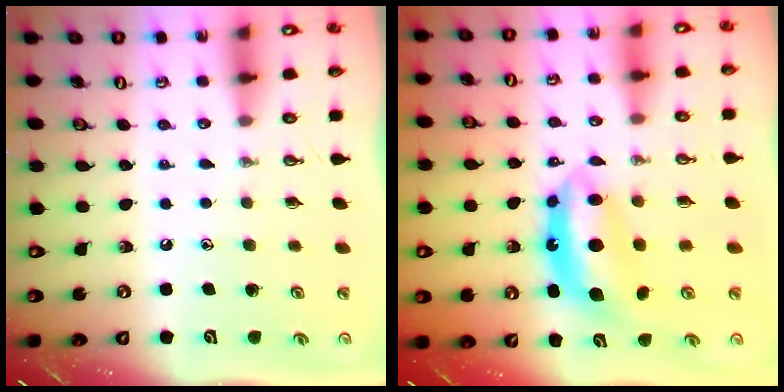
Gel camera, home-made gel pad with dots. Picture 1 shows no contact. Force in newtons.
{"total": 9.2, "press": 9.2, "slide": 0.9}